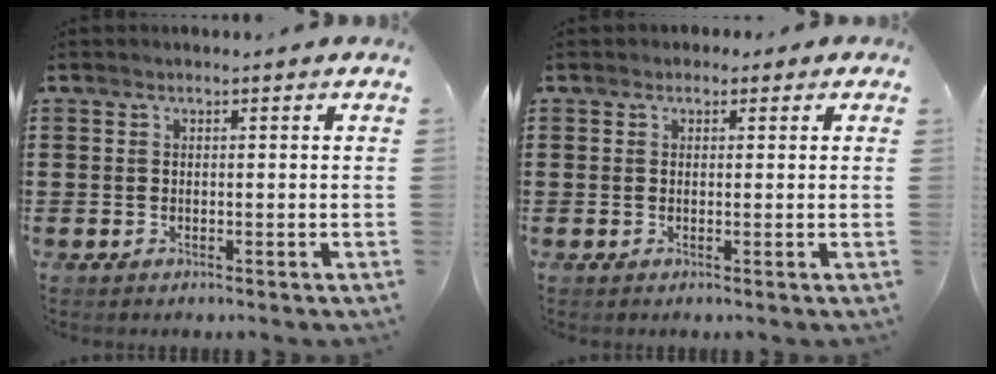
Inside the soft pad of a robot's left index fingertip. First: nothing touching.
{"total": 1.0, "force": [0.3, 0.9, 0.3], "torque": [-0.009, 0.007, 0.006]}